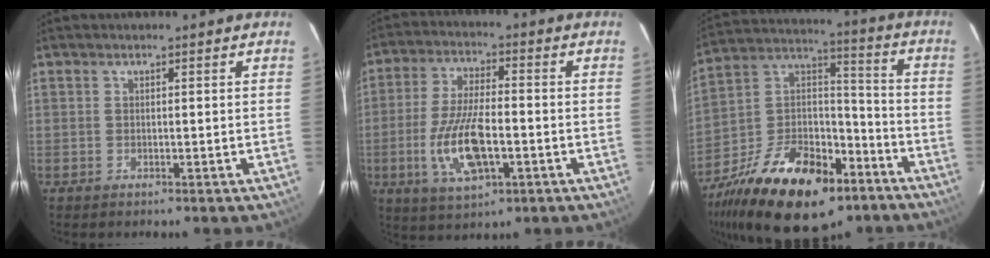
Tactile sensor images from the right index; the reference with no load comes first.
{"total": 12.6, "force": [-3.5, 4.8, 11.1], "torque": [-0.230, -0.008, -0.061]}
{"total": 25.0, "force": [-14.6, 13.4, 15.2], "torque": [-0.295, 0.026, -0.229]}